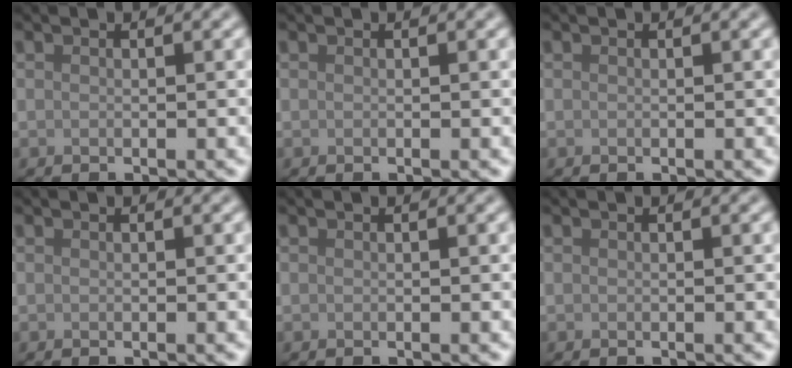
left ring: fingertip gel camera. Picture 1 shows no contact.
{"total": 0.0}
{"total": 0.0}
{"total": 0.0}
{"total": 0.0}
{"total": 0.0}